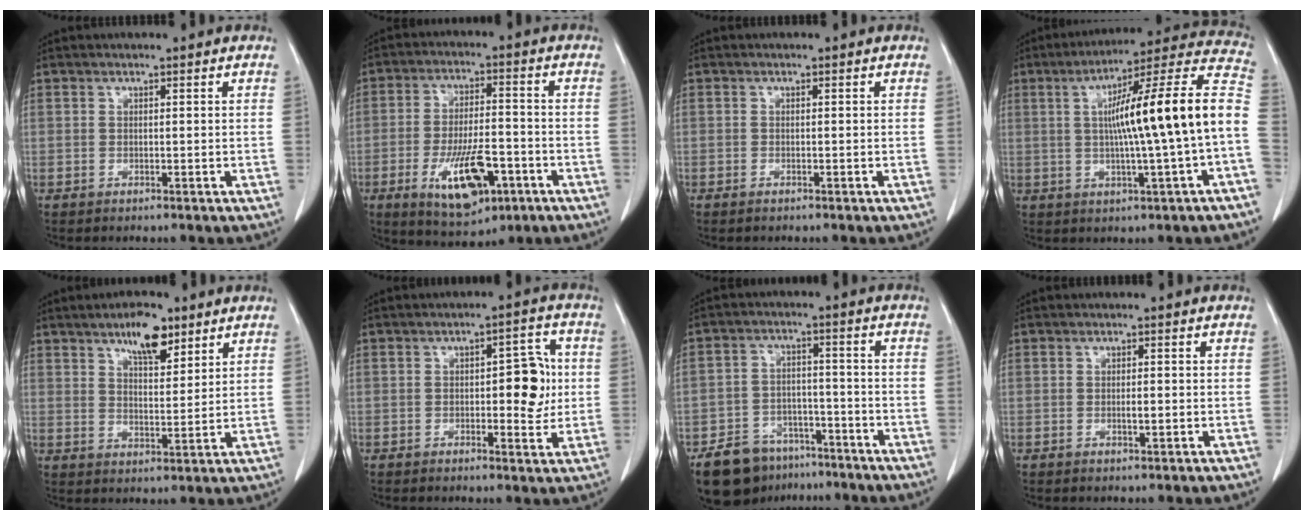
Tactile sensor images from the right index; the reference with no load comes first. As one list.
[{"total": 12.2, "force": [-5.1, 4.5, 10.1], "torque": [-0.180, -0.005, -0.074]}, {"total": 0.6, "force": [-0.5, 0.0, 0.3], "torque": [-0.012, -0.002, -0.007]}, {"total": 18.1, "force": [-0.3, -0.3, 18.1], "torque": [-0.264, 0.031, -0.010]}, {"total": 7.2, "force": [4.8, 2.5, 4.8], "torque": [-0.079, 0.003, 0.081]}, {"total": 6.9, "force": [0.1, 2.7, 6.4], "torque": [-0.075, 0.015, 0.002]}, {"total": 10.3, "force": [-7.7, 5.9, 3.3], "torque": [-0.052, 0.013, -0.123]}, {"total": 1.4, "force": [-0.3, 0.3, 1.3], "torque": [-0.024, -0.001, -0.004]}]